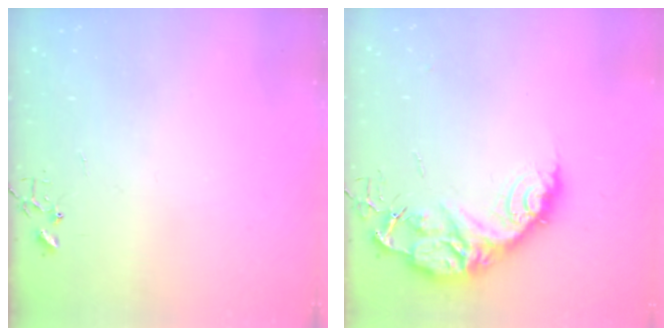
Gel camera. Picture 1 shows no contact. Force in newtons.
{"total": 16.1, "press": 16.0, "slide": 1.5}